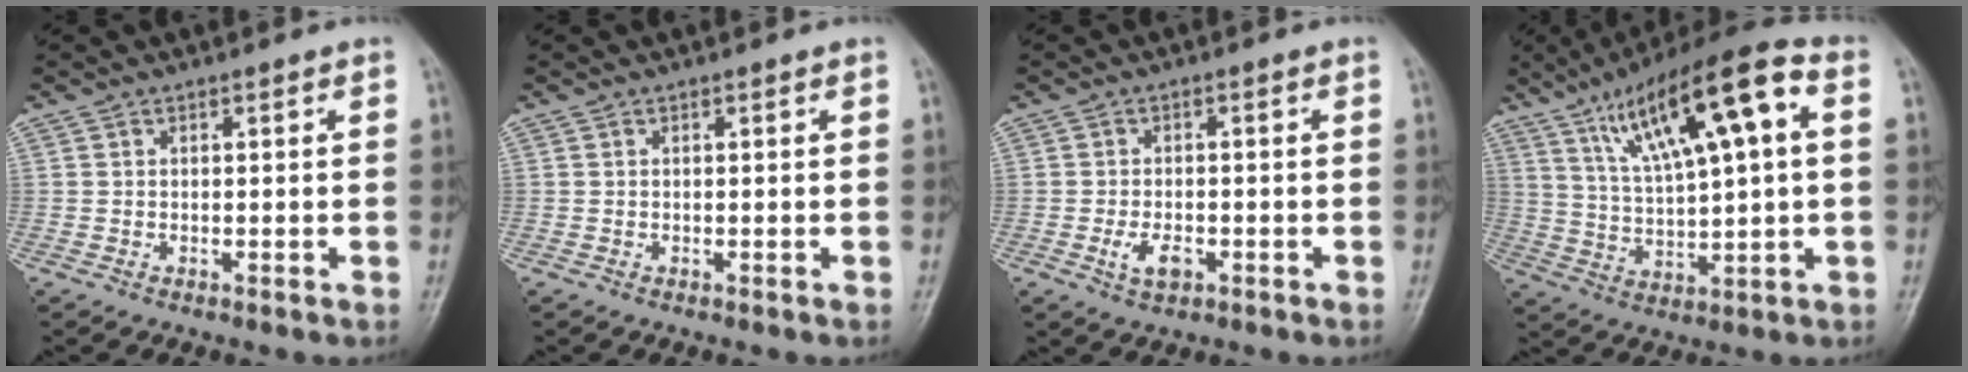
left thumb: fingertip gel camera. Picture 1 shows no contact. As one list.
[{"total": 0.0}, {"total": 4.1, "force": [-1.6, 2.3, 3.1], "torque": [-0.055, 0.006, -0.024]}, {"total": 19.1, "force": [6.9, 5.2, 17.0], "torque": [-0.274, 0.013, 0.118]}]